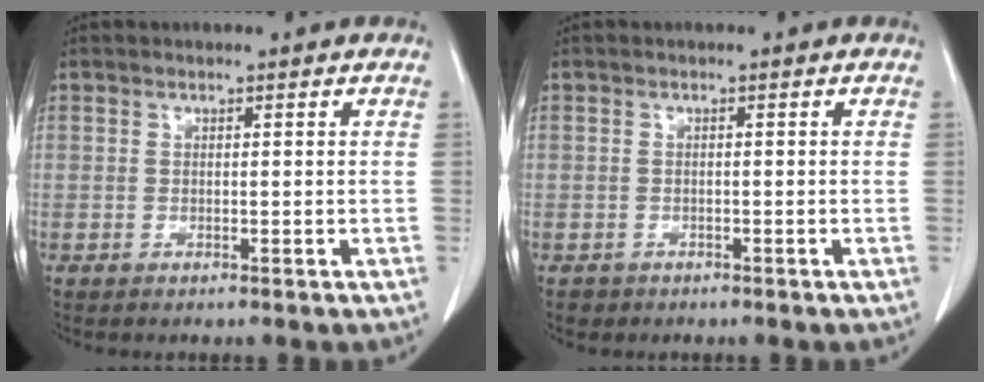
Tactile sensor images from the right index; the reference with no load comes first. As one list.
[{"total": 1.1, "force": [-0.7, 0.8, -0.1], "torque": [-0.008, 0.002, -0.012]}]